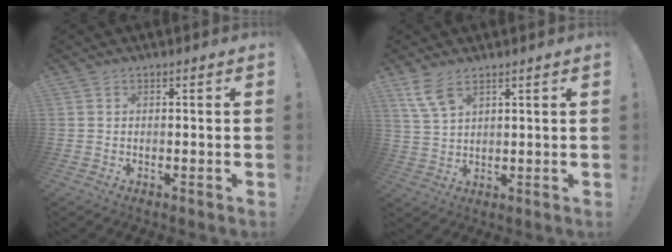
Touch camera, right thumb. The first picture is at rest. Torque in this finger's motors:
{"motor_torque": [0.04, -0.01, -0.13, -0.17, 0.01]}